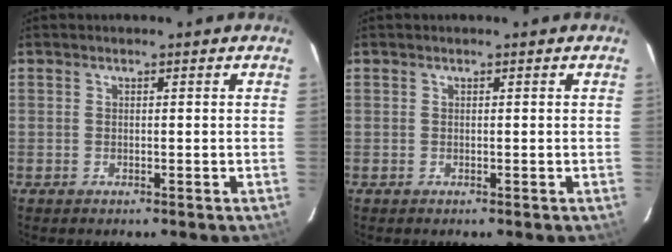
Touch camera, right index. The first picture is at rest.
{"total": 0.0}